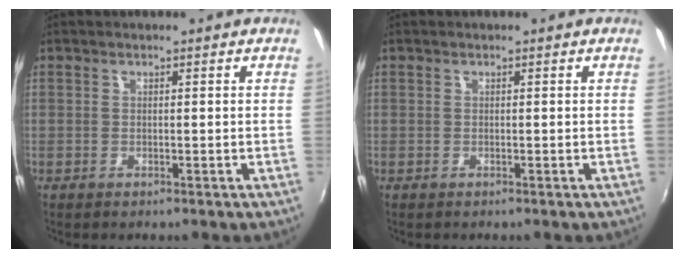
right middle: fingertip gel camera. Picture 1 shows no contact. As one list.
[{"total": 0.0}]